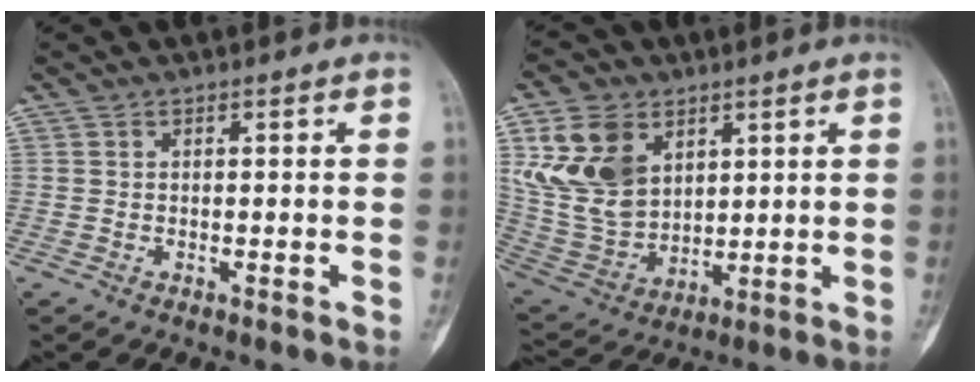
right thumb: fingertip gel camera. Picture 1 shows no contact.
{"total": 15.1, "force": [5.8, 10.7, 8.8], "torque": [-0.149, -0.022, 0.133]}